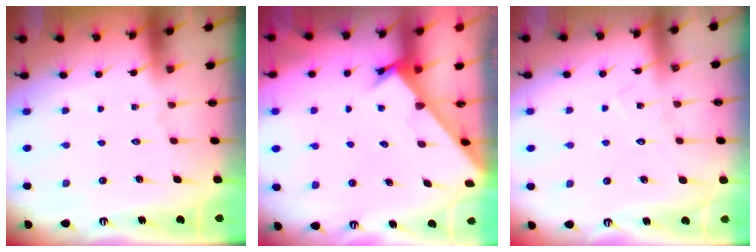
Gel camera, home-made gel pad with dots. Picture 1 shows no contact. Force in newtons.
{"total": 2.3, "press": 2.3, "slide": 0.0}
{"total": 7.6, "press": 7.6, "slide": 0.2}